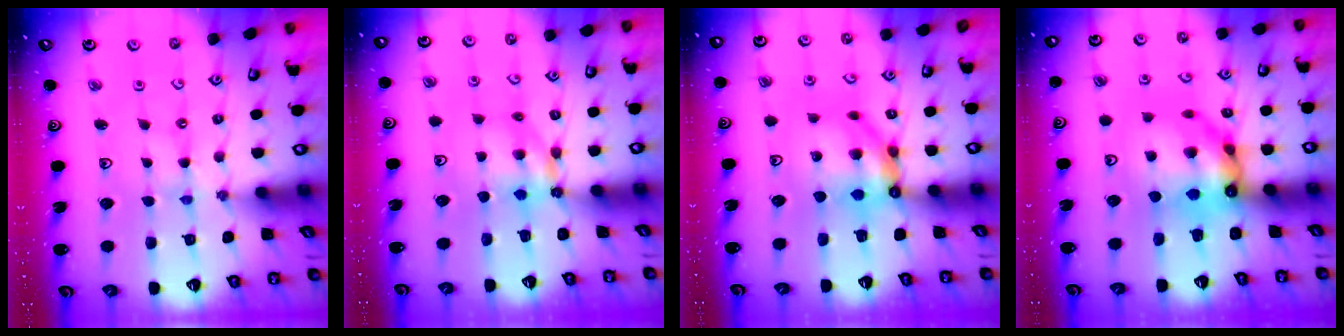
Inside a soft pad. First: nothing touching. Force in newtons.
{"total": 6.2, "press": 6.1, "slide": 0.7}
{"total": 9.9, "press": 9.9, "slide": 1.2}
{"total": 12.4, "press": 12.3, "slide": 1.1}